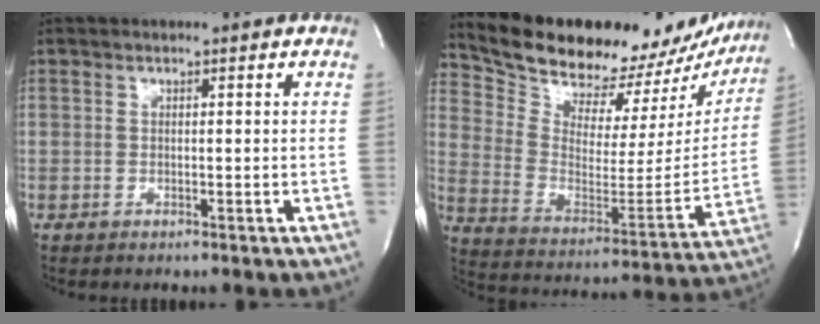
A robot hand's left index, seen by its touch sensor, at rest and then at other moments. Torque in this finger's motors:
{"motor_torque": [1.07, -1.06, 0.31, 0.08]}